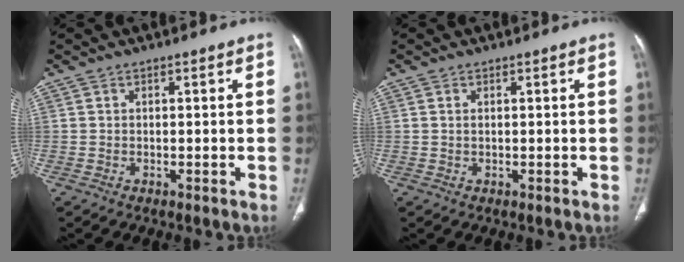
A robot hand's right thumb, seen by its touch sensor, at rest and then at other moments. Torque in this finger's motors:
{"motor_torque": [-0.22, -0.08, -0.54, 0.17, 0.09]}